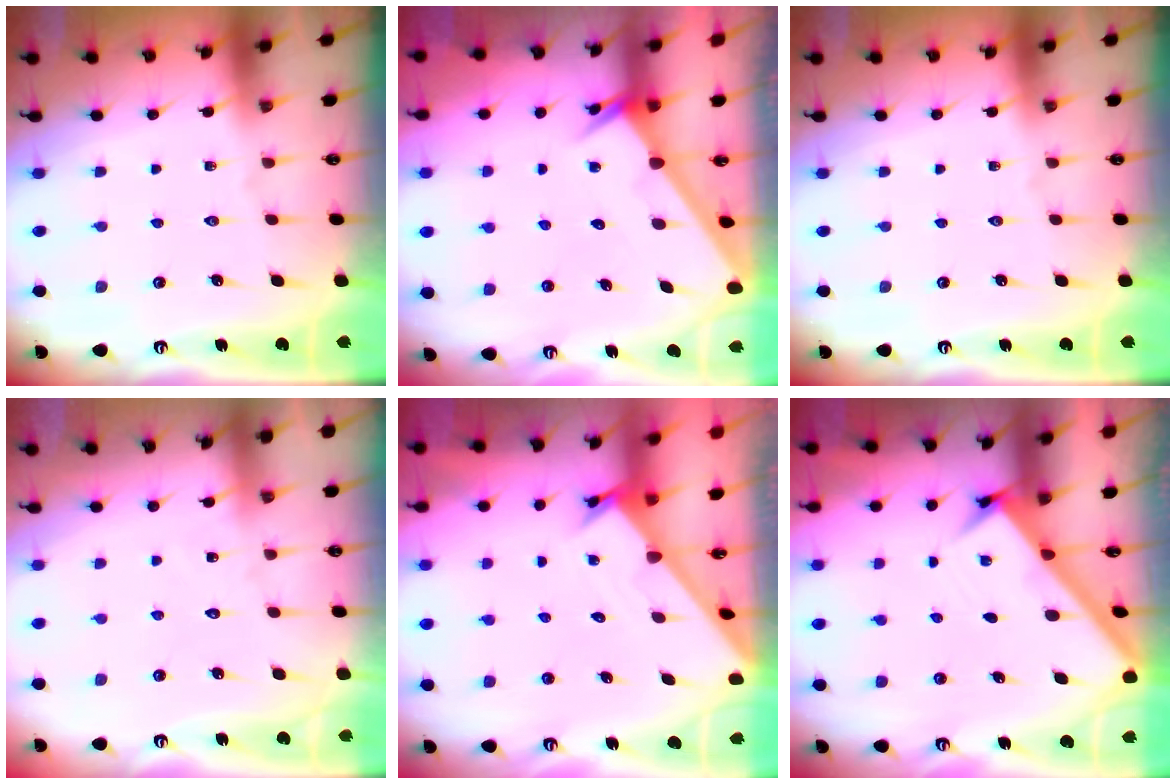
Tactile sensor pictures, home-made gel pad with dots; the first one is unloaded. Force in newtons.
{"total": 2.6, "press": 2.6, "slide": 0.0}
{"total": 0.0}
{"total": 5.9, "press": 5.9, "slide": 0.5}
{"total": 1.8, "press": 1.8, "slide": 0.1}
{"total": 2.7, "press": 2.7, "slide": 0.3}